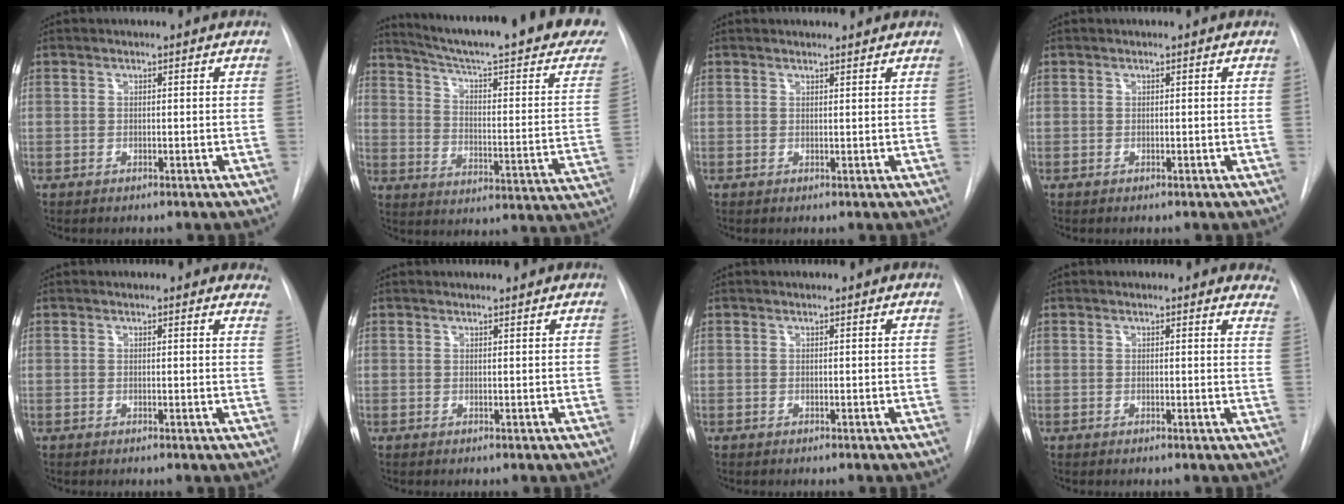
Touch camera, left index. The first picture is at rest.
{"total": 28.5, "force": [23.3, 2.1, 16.3], "torque": [-0.230, -0.076, 0.296]}
{"total": 2.1, "force": [2.1, 0.3, 0.4], "torque": [-0.009, 0.004, 0.023]}
{"total": 0.0}
{"total": 6.7, "force": [6.1, 2.0, 2.0], "torque": [0.001, -0.014, 0.040]}
{"total": 1.8, "force": [1.7, 0.2, 0.4], "torque": [-0.008, 0.005, 0.019]}
{"total": 0.0}
{"total": 8.8, "force": [8.2, 2.2, 2.4], "torque": [0.009, -0.026, 0.057]}